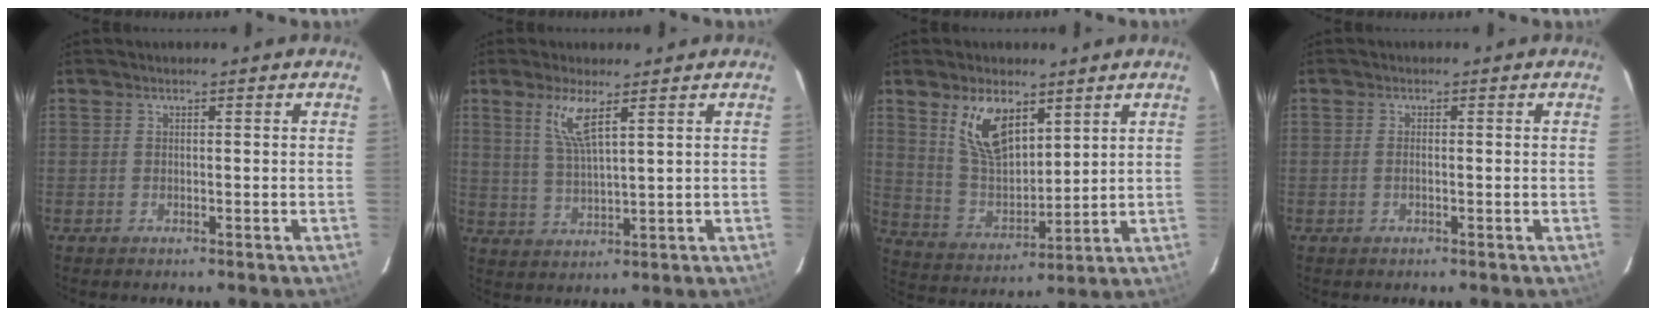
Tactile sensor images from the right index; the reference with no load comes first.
{"total": 6.0, "force": [3.2, 0.7, 5.0], "torque": [-0.105, -0.007, 0.068]}
{"total": 11.2, "force": [6.2, 5.5, 7.6], "torque": [-0.145, 0.006, 0.132]}
{"total": 0.9, "force": [-0.1, 0.3, 0.8], "torque": [-0.018, 0.001, -0.004]}